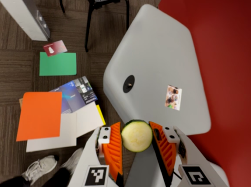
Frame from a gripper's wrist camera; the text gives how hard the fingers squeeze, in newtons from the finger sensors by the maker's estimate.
{"total": 10.0, "left": 10.6, "right": 9.5}